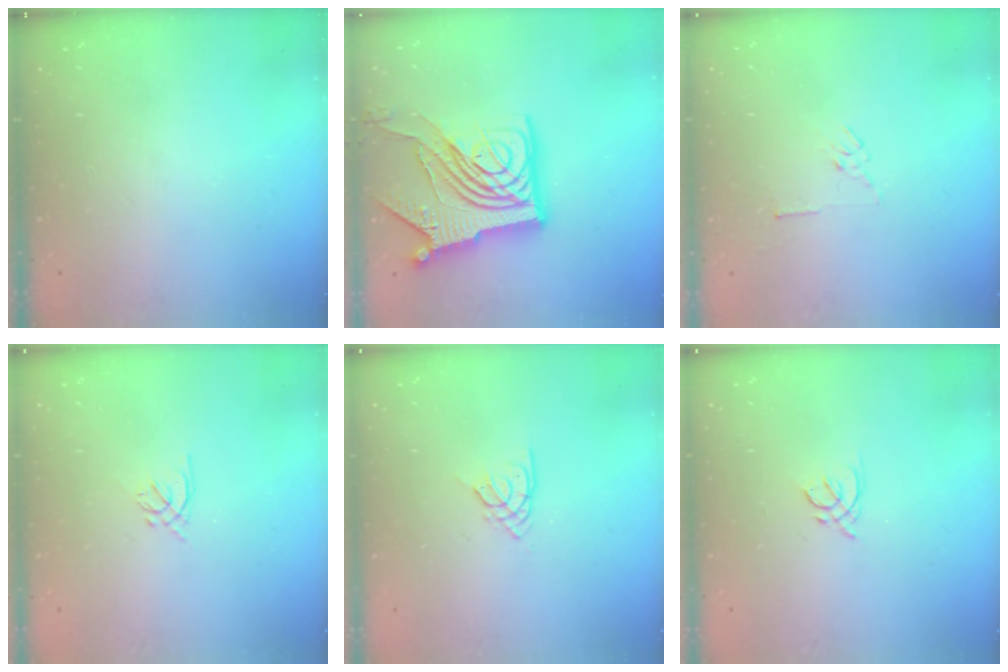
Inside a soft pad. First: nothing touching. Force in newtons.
{"total": 20.6, "press": 20.5, "slide": 2.4}
{"total": 5.7, "press": 5.7, "slide": 0.7}
{"total": 1.7, "press": 1.6, "slide": 0.5}
{"total": 2.6, "press": 2.6, "slide": 0.5}
{"total": 2.7, "press": 2.7, "slide": 0.3}